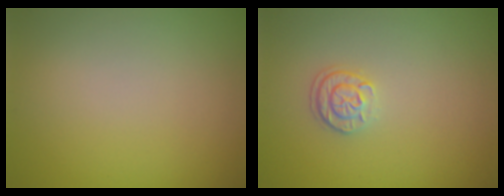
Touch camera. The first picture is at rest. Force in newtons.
{"total": 1.7, "press": 1.6, "slide": 0.7}